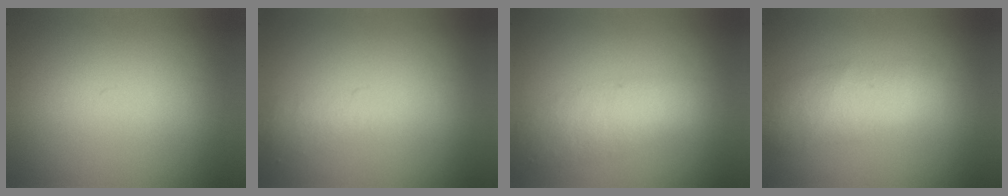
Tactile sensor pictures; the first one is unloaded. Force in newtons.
{"total": 1.1}
{"total": 2.2}
{"total": 2.3}